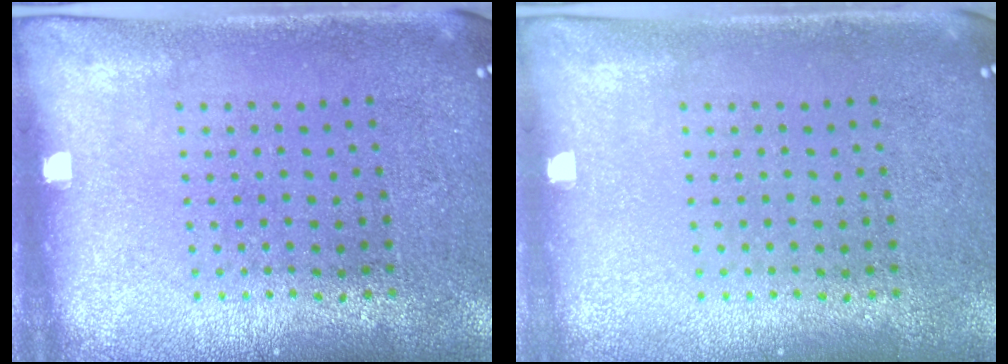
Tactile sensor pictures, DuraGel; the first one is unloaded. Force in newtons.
{"total": 0.0}